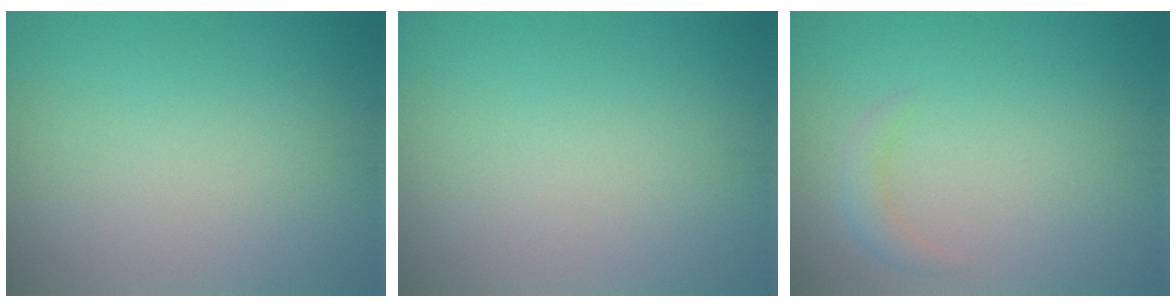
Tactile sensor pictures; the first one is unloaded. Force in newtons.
{"total": 0.0}
{"total": 1.3, "press": 1.3, "slide": 0.1}